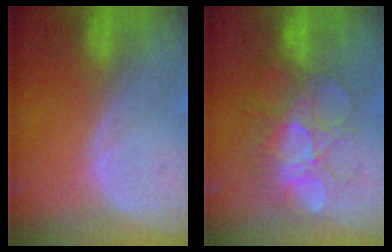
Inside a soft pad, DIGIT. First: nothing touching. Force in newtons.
{"total": 8.7, "press": 8.4, "slide": 2.4}